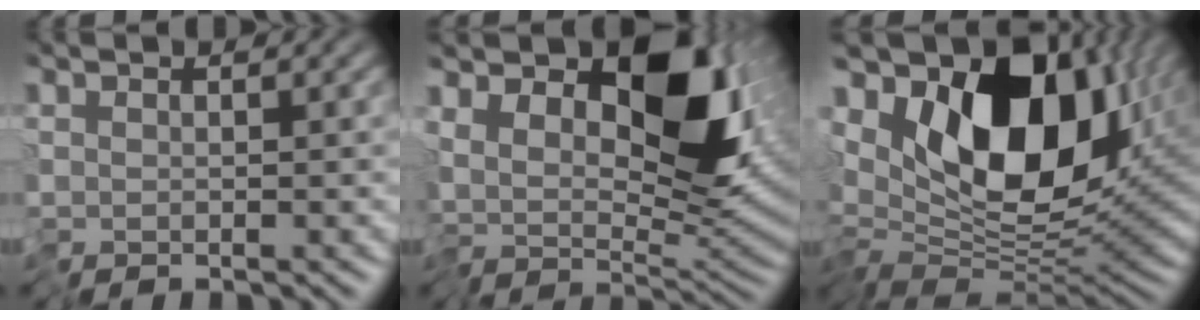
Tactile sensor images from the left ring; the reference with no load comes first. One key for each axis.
{"total": 12.6, "fx": 3.4, "fy": 6.9, "fz": 9.9, "tx": -0.163, "ty": -0.001, "tz": 0.051}
{"total": 13.9, "fx": 3.2, "fy": 7.7, "fz": 11.2, "tx": -0.167, "ty": 0.010, "tz": 0.035}